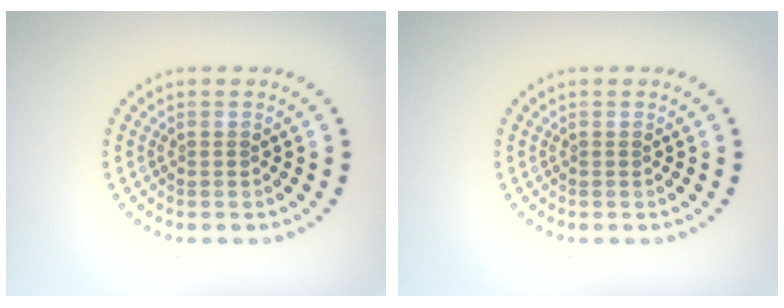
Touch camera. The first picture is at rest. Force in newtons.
{"total": 0.0}